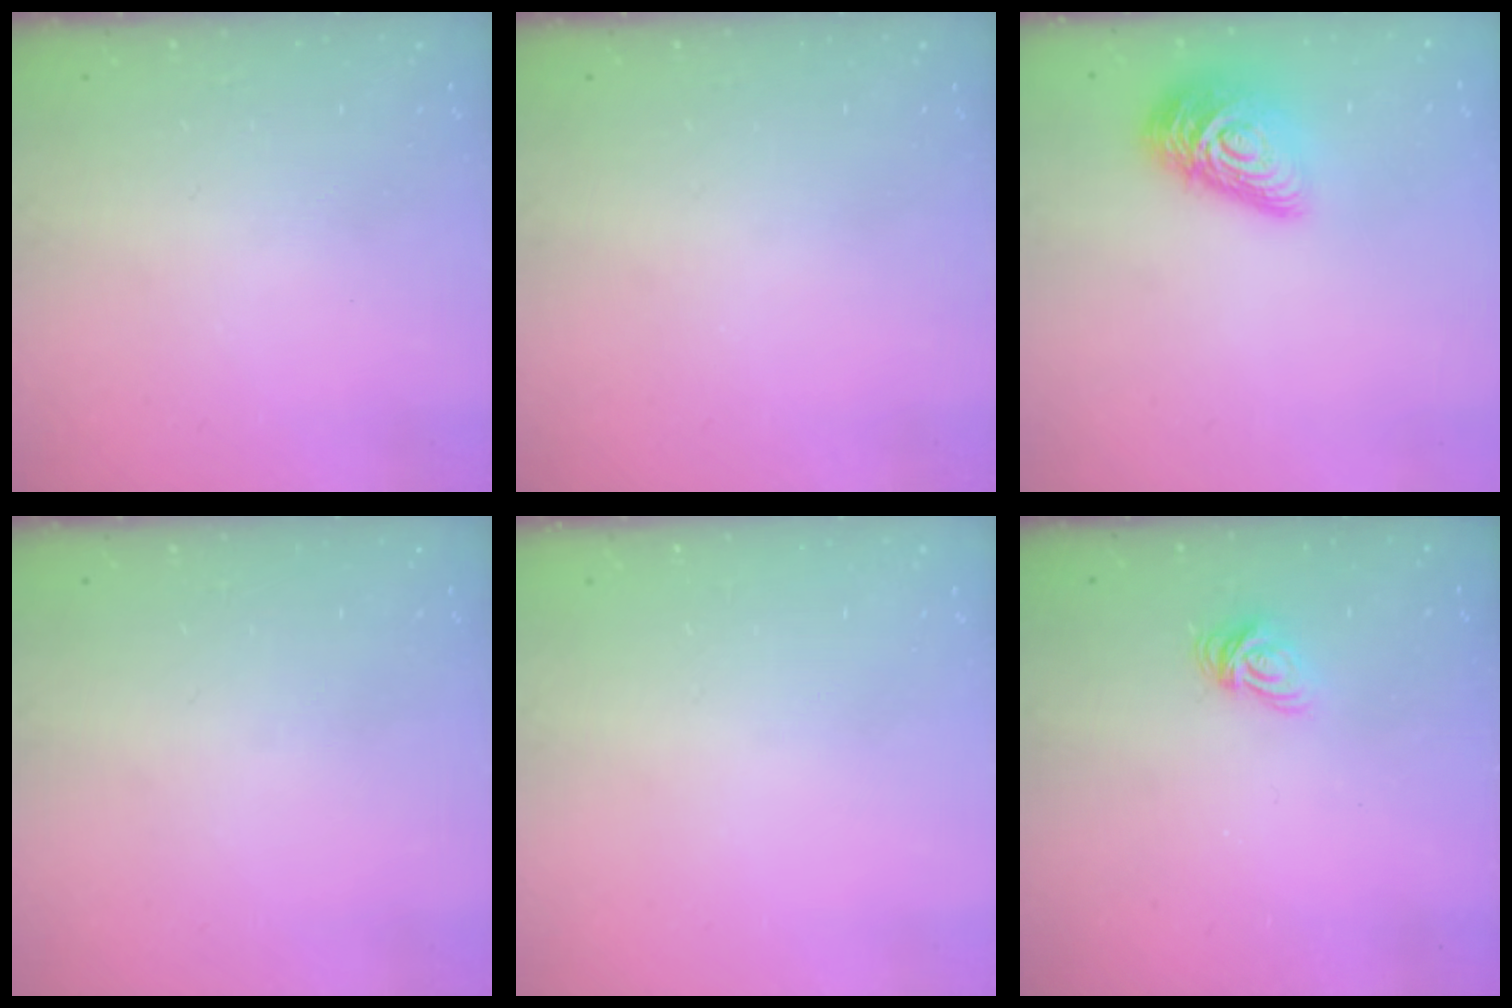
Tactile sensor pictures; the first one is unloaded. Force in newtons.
{"total": 0.0}
{"total": 14.6, "press": 14.6, "slide": 0.8}
{"total": 0.0}
{"total": 0.0}
{"total": 7.6, "press": 7.6, "slide": 0.4}